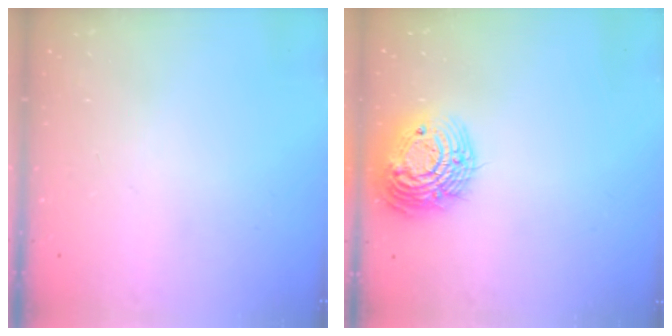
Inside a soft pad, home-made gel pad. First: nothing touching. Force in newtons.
{"total": 16.4, "press": 16.3, "slide": 1.5}